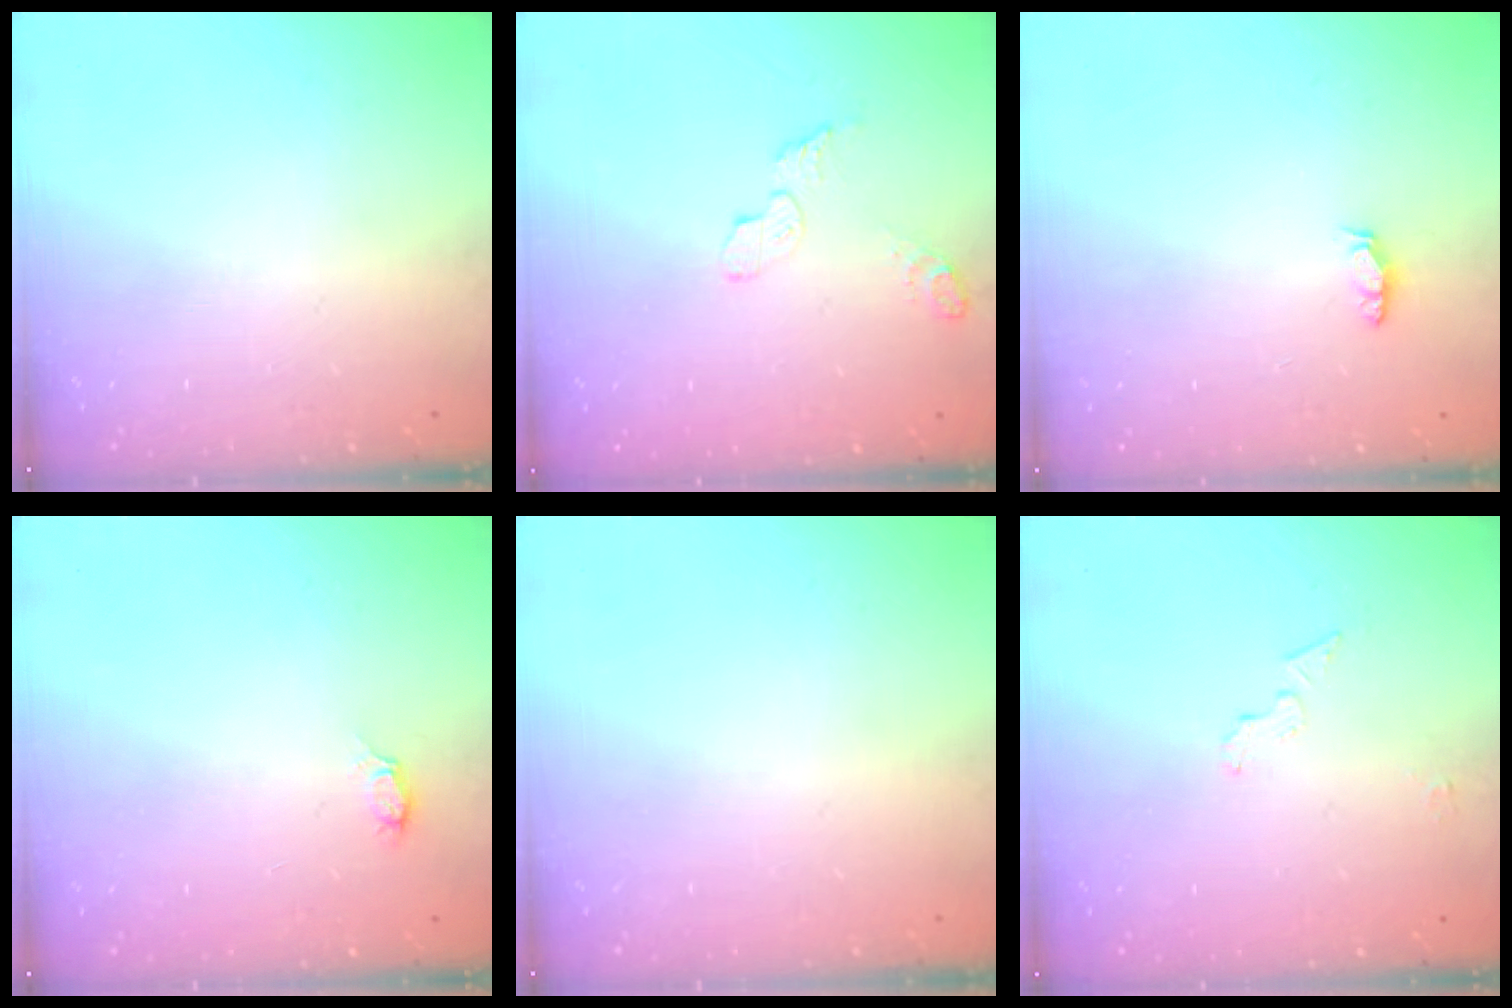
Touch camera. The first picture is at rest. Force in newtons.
{"total": 4.9, "press": 4.9, "slide": 0.1}
{"total": 3.4, "press": 2.6, "slide": 2.1}
{"total": 2.8, "press": 2.8, "slide": 0.3}
{"total": 0.0}
{"total": 4.0, "press": 4.0, "slide": 0.1}